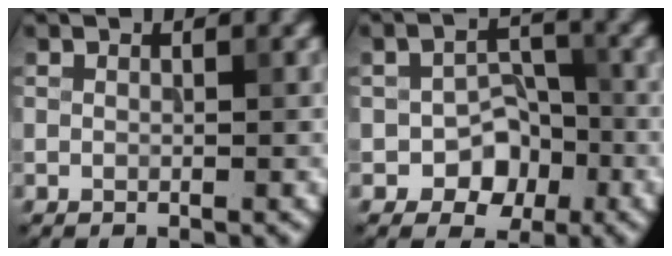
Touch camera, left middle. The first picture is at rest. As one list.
[{"total": 4.7, "force": [-2.0, 3.3, 2.7], "torque": [-0.028, 0.001, -0.035]}]